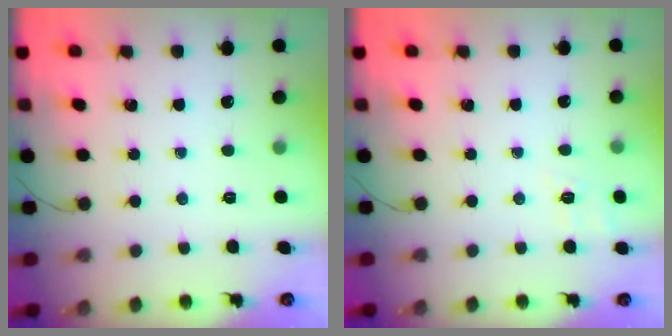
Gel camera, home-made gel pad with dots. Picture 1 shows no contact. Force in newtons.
{"total": 8.0, "press": 7.8, "slide": 2.1}